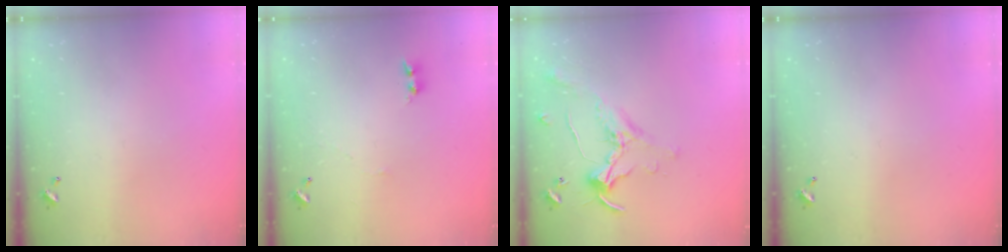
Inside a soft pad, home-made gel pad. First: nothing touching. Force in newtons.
{"total": 4.2, "press": 4.2, "slide": 0.5}
{"total": 0.8, "press": 0.8, "slide": 0.2}
{"total": 0.0}